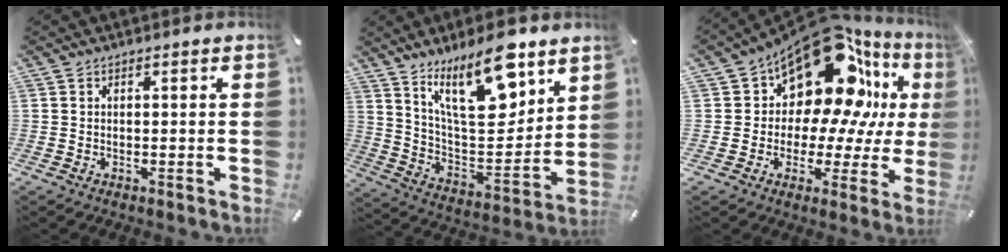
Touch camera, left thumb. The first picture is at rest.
{"total": 20.2, "force": [12.3, 8.5, 13.6], "torque": [-0.206, -0.071, 0.204]}
{"total": 19.6, "force": [11.0, 11.9, 11.0], "torque": [-0.173, -0.085, 0.193]}